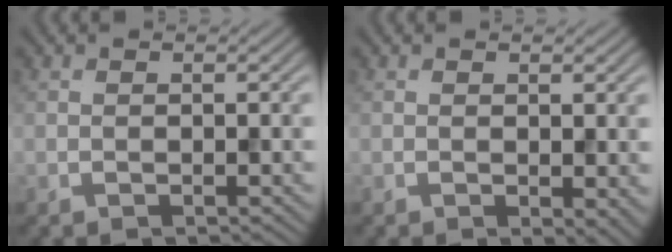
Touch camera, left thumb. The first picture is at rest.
{"total": 1.9, "force": [0.1, 0.9, 1.6], "torque": [-0.020, -0.007, 0.004]}